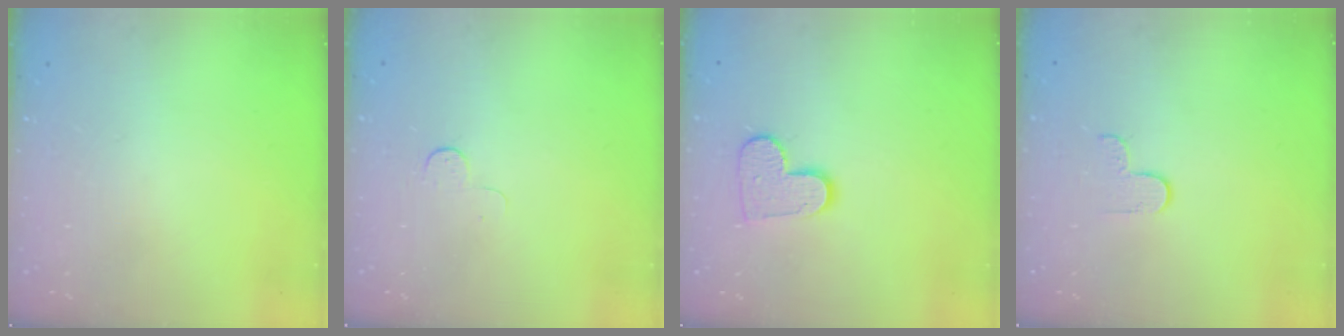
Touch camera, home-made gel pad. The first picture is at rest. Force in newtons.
{"total": 3.9, "press": 3.8, "slide": 0.4}
{"total": 9.7, "press": 9.7, "slide": 0.5}
{"total": 2.7, "press": 2.6, "slide": 0.4}